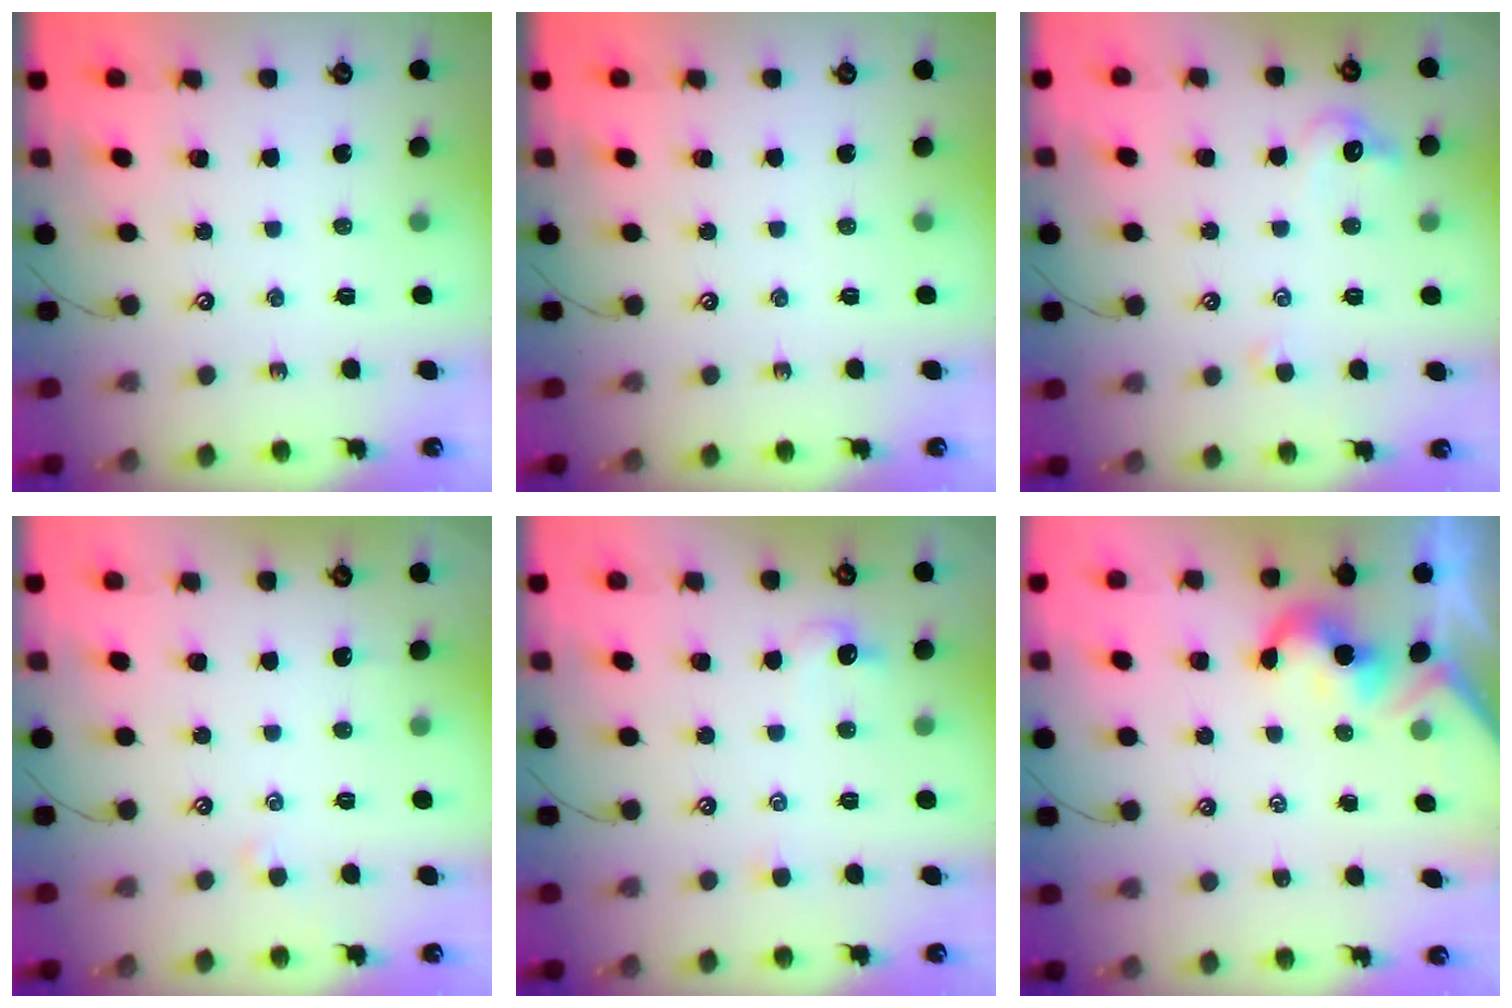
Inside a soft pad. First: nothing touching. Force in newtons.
{"total": 0.0}
{"total": 2.6, "press": 2.5, "slide": 0.5}
{"total": 1.6, "press": 1.5, "slide": 0.3}
{"total": 0.6, "press": 0.1, "slide": 0.6}
{"total": 2.0, "press": 2.0, "slide": 0.5}